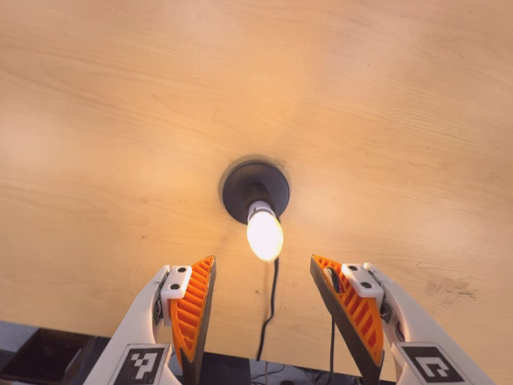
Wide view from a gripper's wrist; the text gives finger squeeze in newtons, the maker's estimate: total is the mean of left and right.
{"total": 0.0}